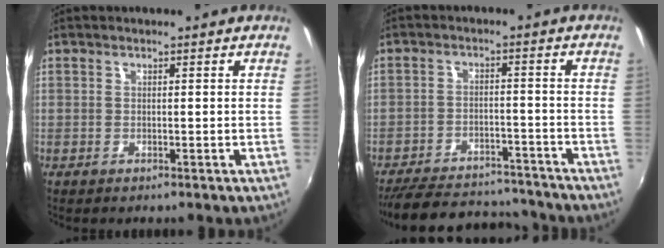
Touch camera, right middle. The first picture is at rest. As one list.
[{"total": 18.8, "force": [-16.5, 5.9, 7.0], "torque": [-0.158, 0.007, -0.225]}]